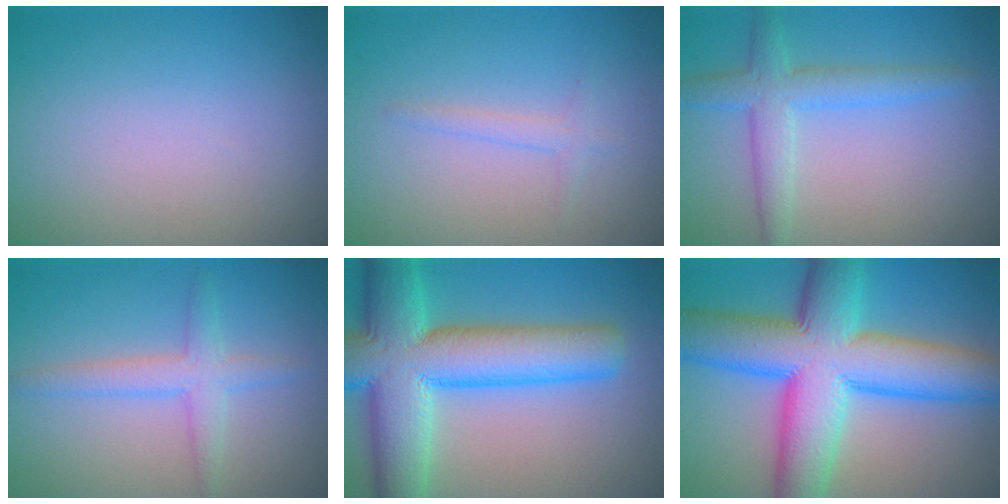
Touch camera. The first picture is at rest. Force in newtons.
{"total": 1.1, "press": 1.1, "slide": 0.1}
{"total": 3.6, "press": 3.6, "slide": 0.1}
{"total": 2.7, "press": 2.7, "slide": 0.2}
{"total": 11.9, "press": 11.9, "slide": 0.3}
{"total": 13.4, "press": 13.4, "slide": 0.1}